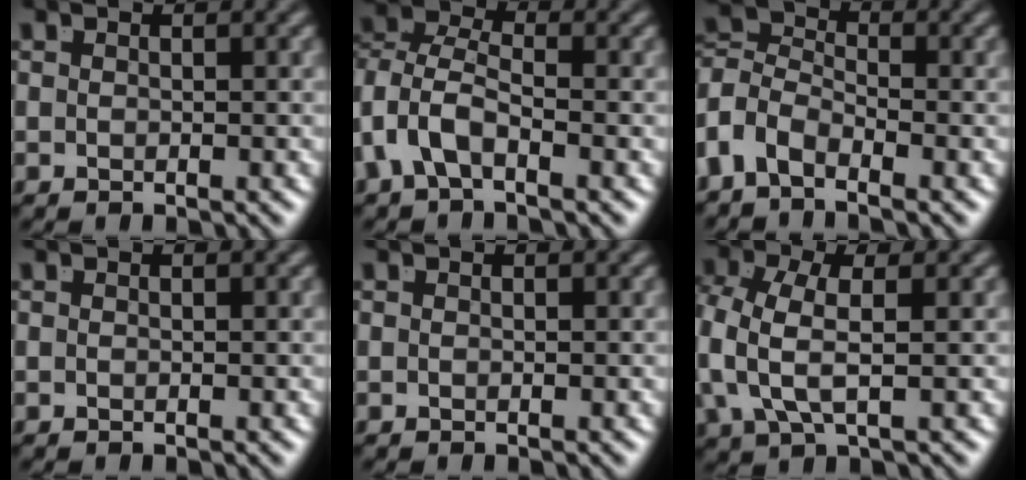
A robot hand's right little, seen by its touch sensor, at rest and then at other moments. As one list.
[{"total": 5.1, "force": [-0.6, 3.9, 3.3], "torque": [-0.084, -0.020, -0.012]}, {"total": 6.7, "force": [-1.9, 5.8, 2.6], "torque": [-0.081, -0.026, -0.042]}, {"total": 0.0}, {"total": 0.0}, {"total": 4.6, "force": [0.2, 2.6, 3.8], "torque": [-0.106, -0.021, 0.014]}]